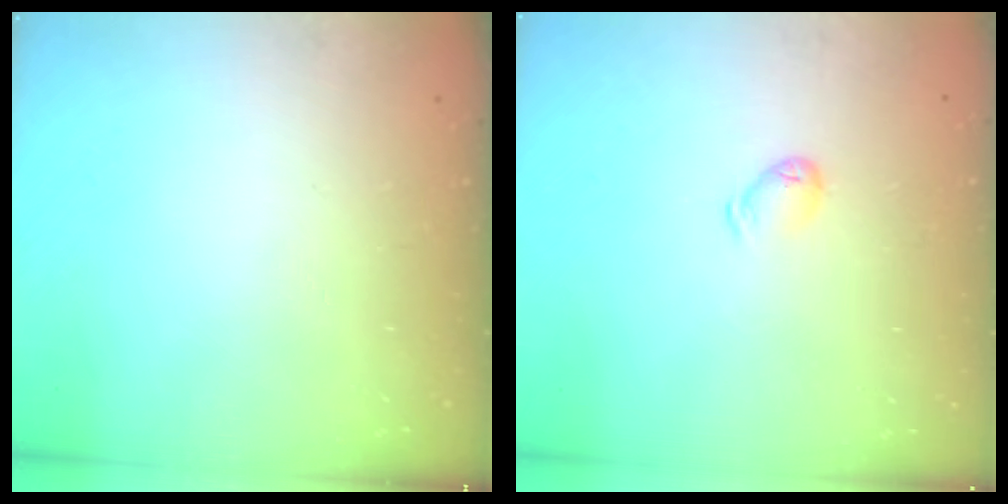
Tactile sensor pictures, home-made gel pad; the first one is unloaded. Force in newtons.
{"total": 5.3, "press": 5.2, "slide": 0.9}